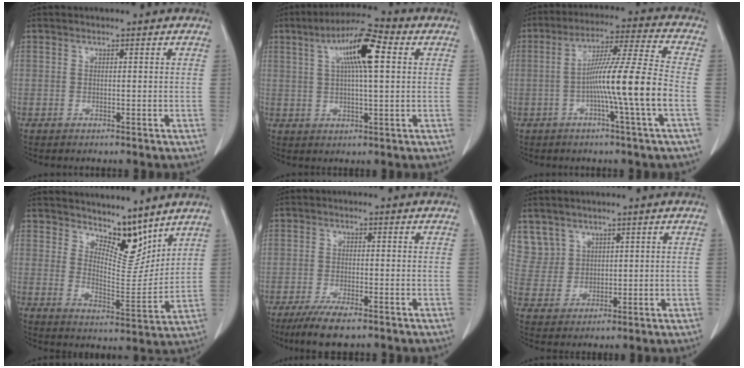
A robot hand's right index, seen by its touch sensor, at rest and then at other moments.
{"total": 10.1, "force": [3.0, 1.5, 9.5], "torque": [-0.168, 0.021, 0.047]}
{"total": 12.4, "force": [-2.8, -1.9, 11.9], "torque": [-0.205, 0.002, -0.055]}
{"total": 8.2, "force": [6.9, 2.6, 3.7], "torque": [-0.056, -0.010, 0.127]}
{"total": 6.5, "force": [-4.6, 1.2, 4.4], "torque": [-0.076, -0.015, -0.075]}
{"total": 6.0, "force": [3.9, 4.5, -0.2], "torque": [0.014, 0.008, 0.090]}